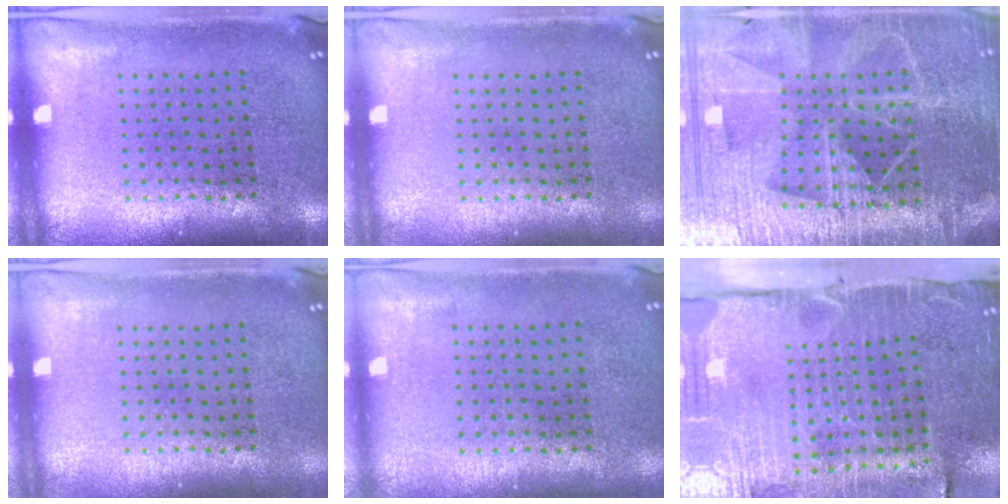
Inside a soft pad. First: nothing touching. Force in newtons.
{"total": 0.0}
{"total": 5.2, "press": 4.7, "slide": 2.2}
{"total": 0.0}
{"total": 0.0}
{"total": 4.8, "press": 4.0, "slide": 2.7}